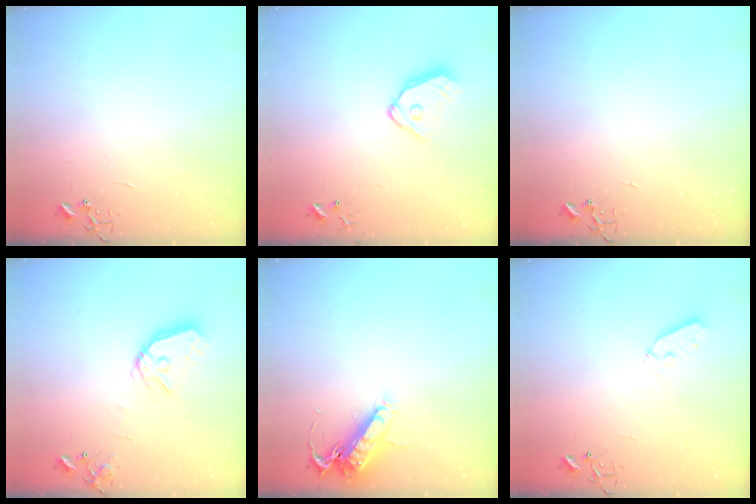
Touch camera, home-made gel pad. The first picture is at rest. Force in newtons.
{"total": 11.5, "press": 11.4, "slide": 1.7}
{"total": 0.0}
{"total": 12.5, "press": 12.4, "slide": 0.9}
{"total": 13.8, "press": 13.8, "slide": 1.2}
{"total": 5.3, "press": 5.2, "slide": 0.6}